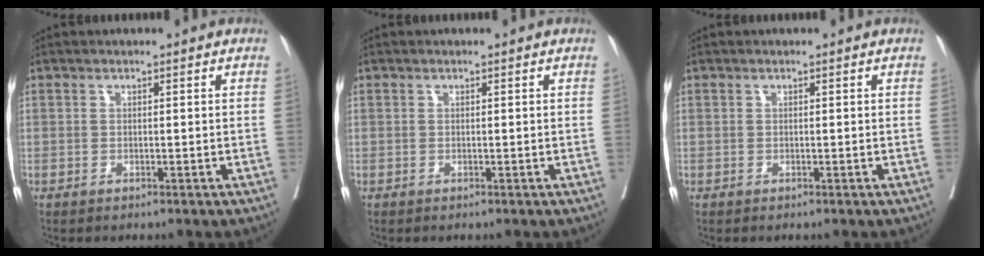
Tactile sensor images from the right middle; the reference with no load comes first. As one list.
[{"total": 0.0}, {"total": 0.0}]